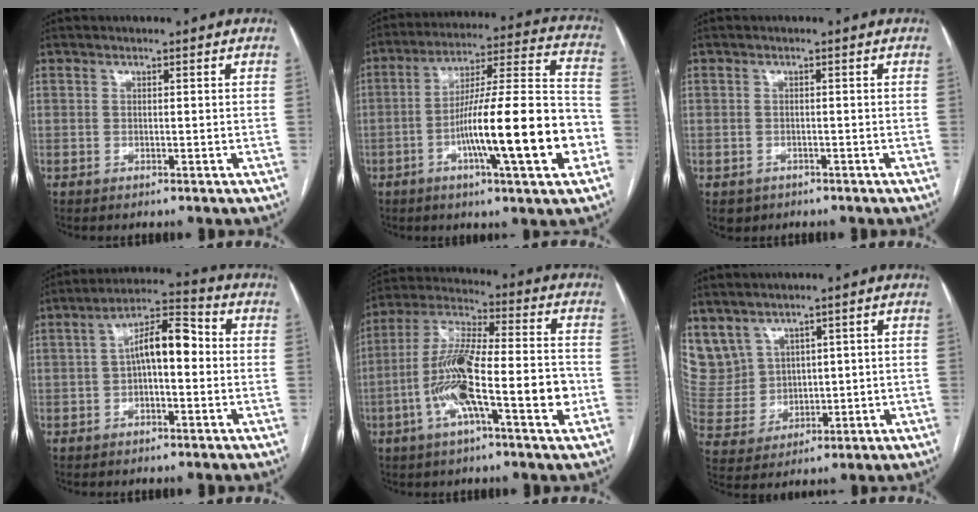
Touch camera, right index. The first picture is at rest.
{"total": 20.0, "force": [-6.0, 1.2, 19.1], "torque": [-0.283, 0.008, -0.092]}
{"total": 2.8, "force": [-1.6, 2.3, 0.3], "torque": [-0.004, 0.004, -0.021]}
{"total": 8.3, "force": [0.1, 2.9, 7.8], "torque": [-0.137, 0.036, -0.001]}
{"total": 16.2, "force": [-4.3, 3.1, 15.3], "torque": [-0.282, 0.013, -0.076]}
{"total": 10.3, "force": [6.1, 8.1, 2.2], "torque": [-0.075, 0.038, 0.154]}